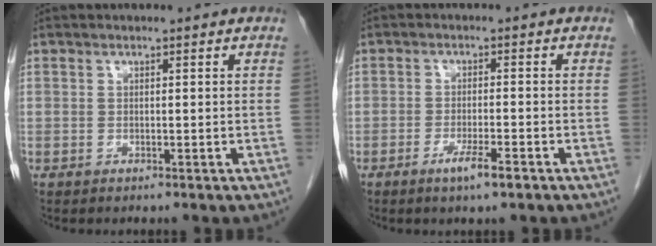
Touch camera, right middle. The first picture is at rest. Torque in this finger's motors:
{"motor_torque": [0.52, -0.62, 0.04, 0.03]}